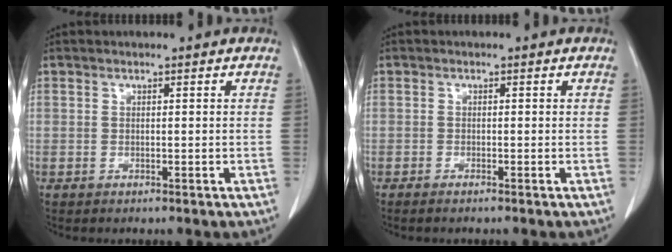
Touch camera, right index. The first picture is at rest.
{"total": 0.9, "force": [-0.7, -0.1, 0.6], "torque": [-0.011, -0.001, -0.015]}